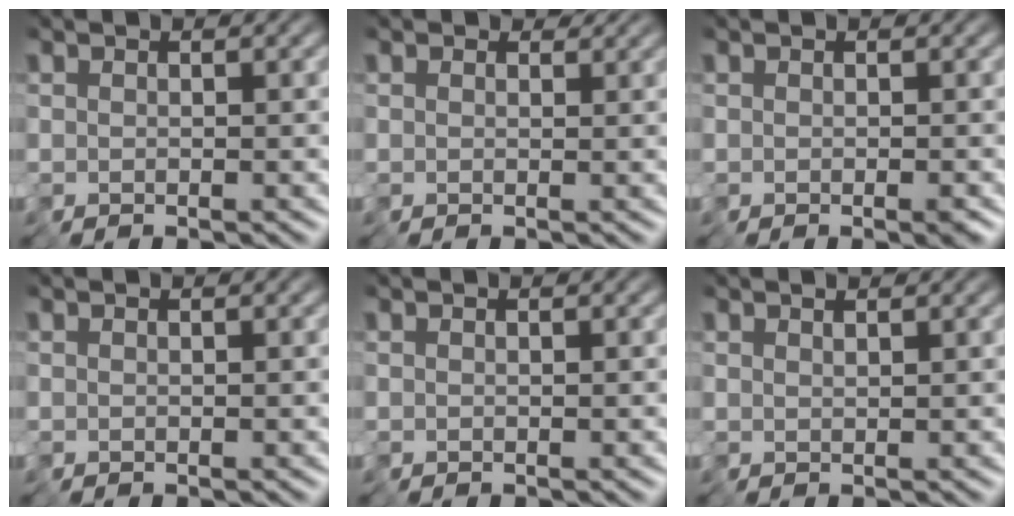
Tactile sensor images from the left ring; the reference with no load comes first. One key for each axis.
{"total": 0.8, "fx": 0.2, "fy": 0.7, "fz": 0.2, "tx": -0.004, "ty": 0.002, "tz": 0.002}
{"total": 1.3, "fx": -0.6, "fy": 0.6, "fz": 1.0, "tx": -0.014, "ty": -0.003, "tz": -0.007}
{"total": 0.0}
{"total": 0.0}
{"total": 0.7, "fx": 0.6, "fy": 0.1, "fz": 0.3, "tx": -0.010, "ty": 0.008, "tz": 0.014}